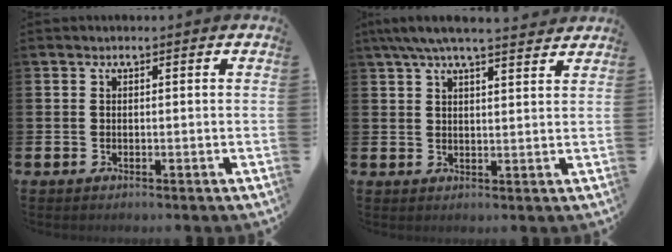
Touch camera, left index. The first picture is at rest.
{"total": 5.7, "force": [5.2, 0.6, 2.3], "torque": [-0.057, -0.012, 0.095]}